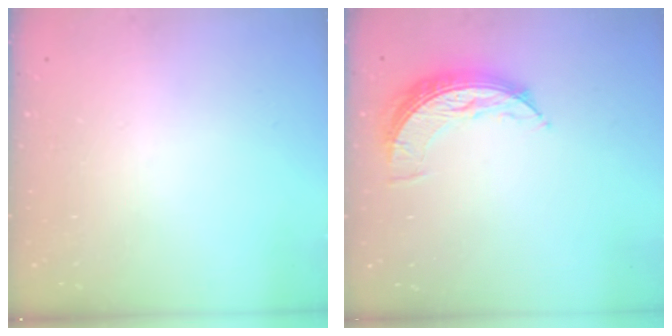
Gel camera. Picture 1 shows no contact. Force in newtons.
{"total": 7.8, "press": 7.8, "slide": 0.3}